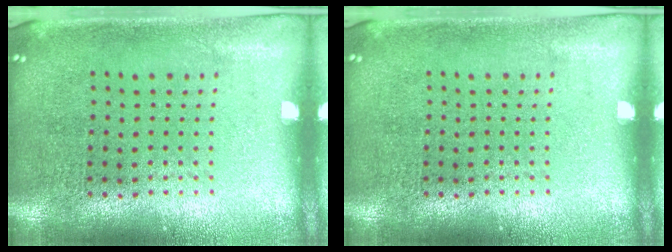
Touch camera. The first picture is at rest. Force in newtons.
{"total": 0.0}